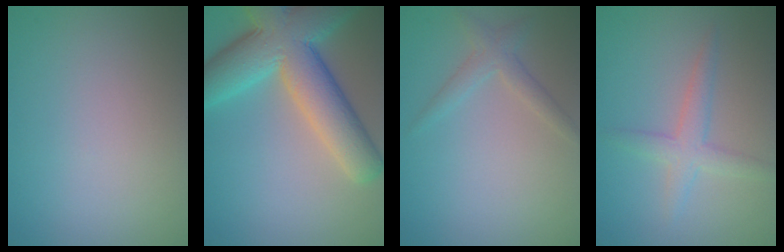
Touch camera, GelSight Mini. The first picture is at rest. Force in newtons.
{"total": 10.1, "press": 10.0, "slide": 0.6}
{"total": 1.8, "press": 1.8, "slide": 0.1}
{"total": 2.5, "press": 2.5, "slide": 0.2}